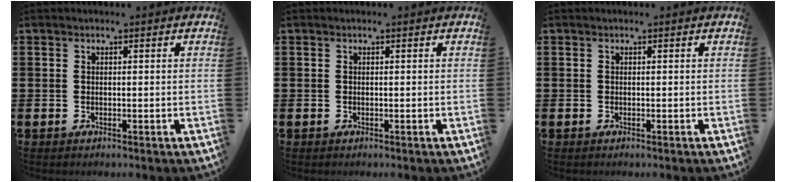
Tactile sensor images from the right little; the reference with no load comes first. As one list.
[{"total": 0.0}, {"total": 0.0}]